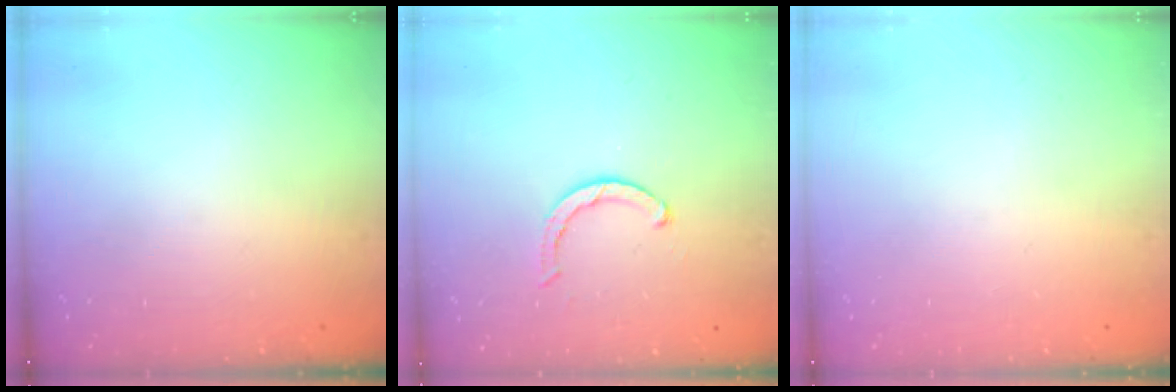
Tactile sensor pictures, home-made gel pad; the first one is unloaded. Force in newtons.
{"total": 3.7, "press": 3.7, "slide": 0.7}
{"total": 0.0}